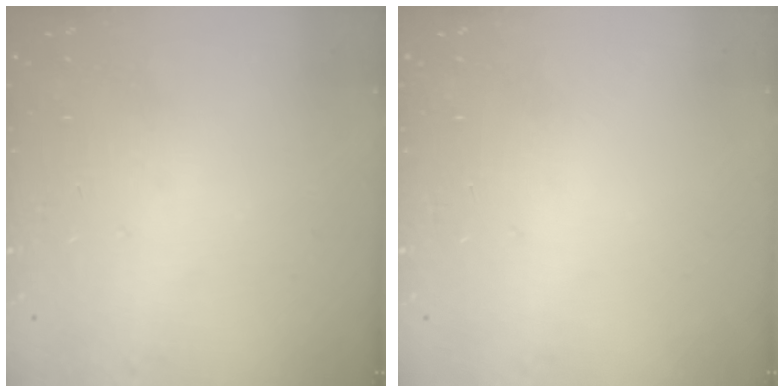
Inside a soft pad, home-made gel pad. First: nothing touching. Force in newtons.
{"total": 0.0}